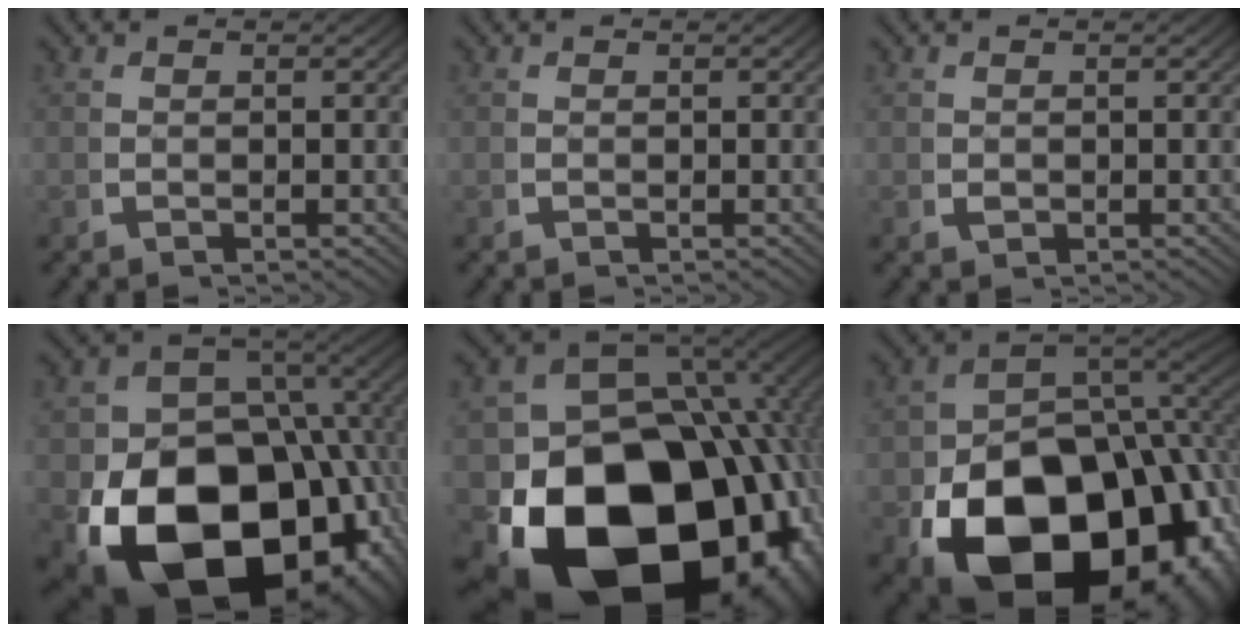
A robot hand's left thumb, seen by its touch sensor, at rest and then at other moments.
{"total": 1.4, "force": [0.1, -1.0, -0.9], "torque": [0.012, 0.010, -0.002]}
{"total": 0.5, "force": [0.4, 0.0, -0.3], "torque": [0.000, 0.005, 0.008]}
{"total": 23.7, "force": [-6.0, 14.8, 17.5], "torque": [-0.327, -0.076, -0.056]}
{"total": 29.2, "force": [-6.9, 17.7, 22.1], "torque": [-0.405, -0.085, -0.066]}
{"total": 26.0, "force": [-6.4, 16.1, 19.4], "torque": [-0.335, -0.060, -0.066]}